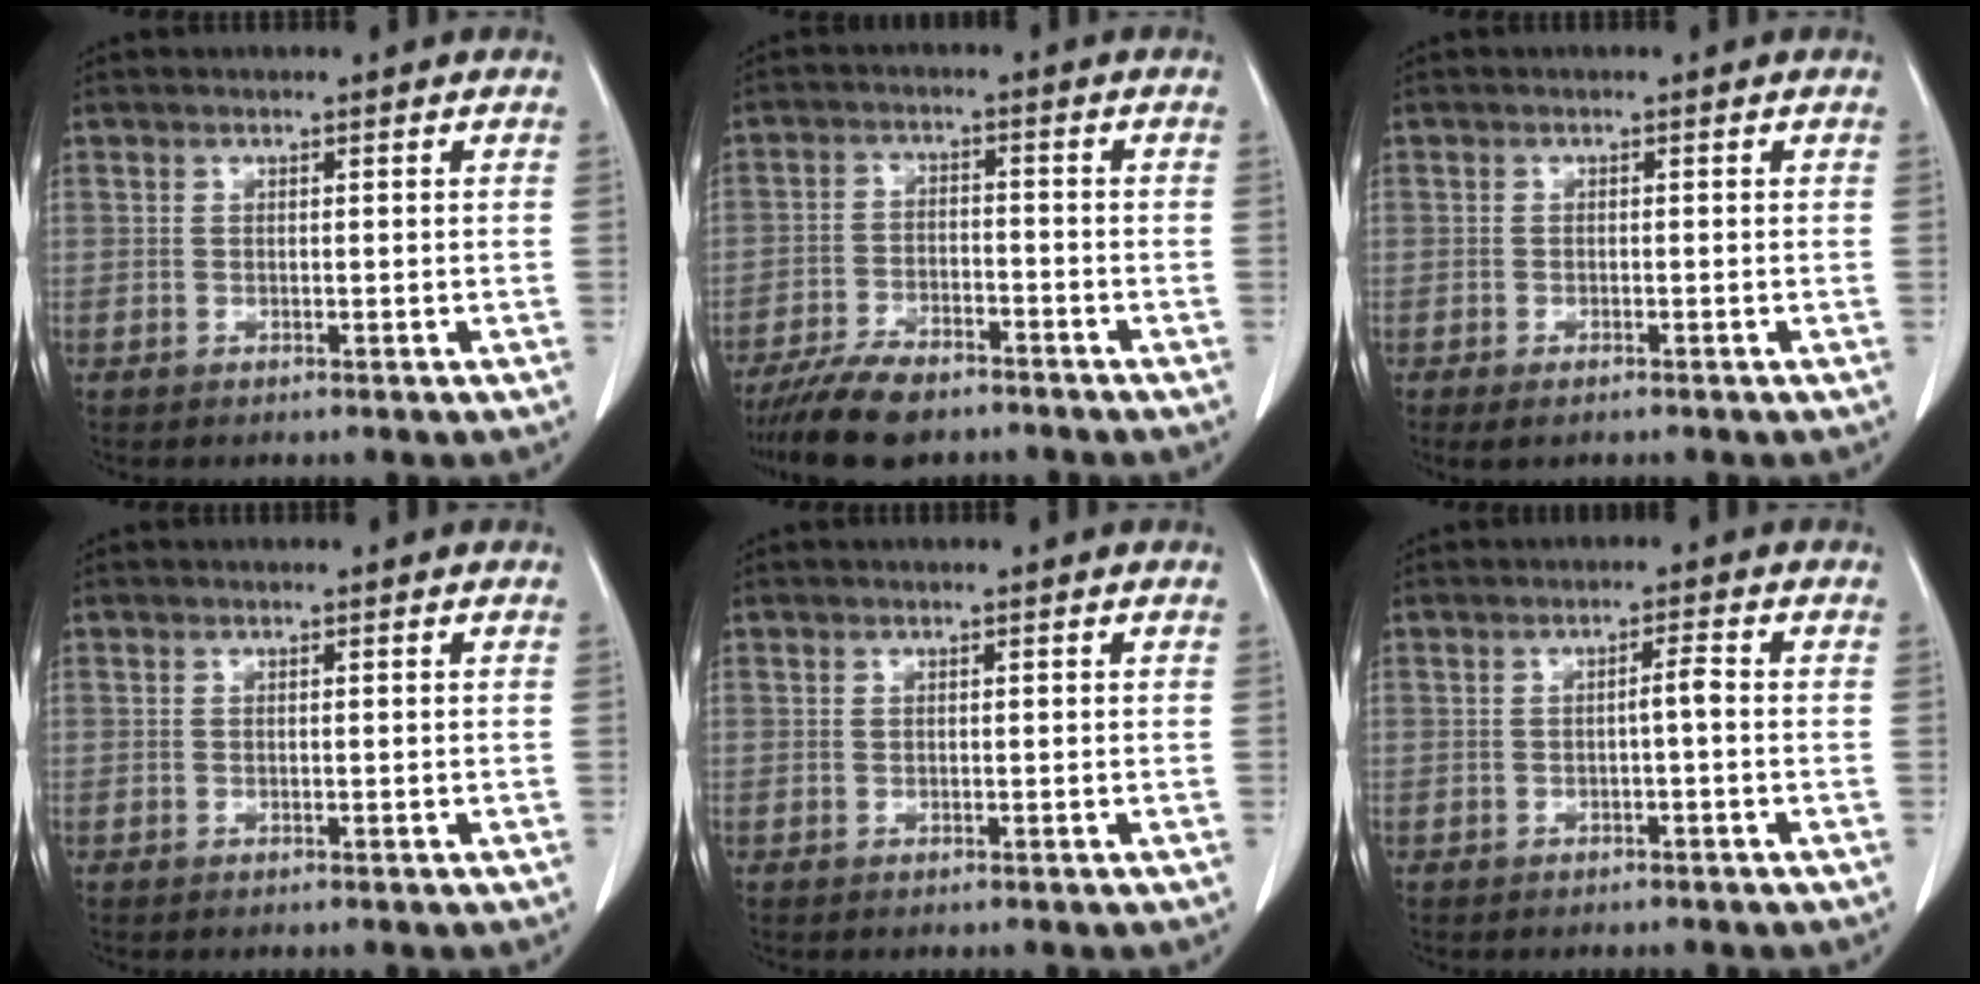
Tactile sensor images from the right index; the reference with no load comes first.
{"total": 9.1, "force": [-7.4, 2.9, 4.3], "torque": [-0.075, -0.015, -0.129]}
{"total": 2.0, "force": [-1.4, 0.7, 1.2], "torque": [-0.020, -0.003, -0.018]}
{"total": 0.0}
{"total": 0.0}
{"total": 1.8, "force": [-0.4, 0.0, 1.7], "torque": [-0.027, 0.003, -0.006]}